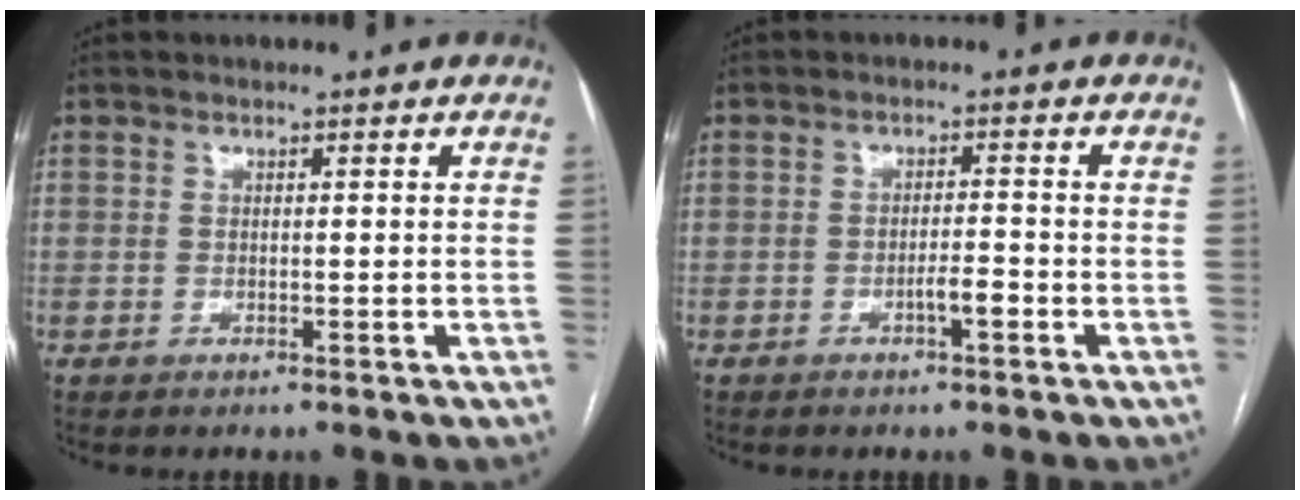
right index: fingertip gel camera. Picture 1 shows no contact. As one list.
[{"total": 2.5, "force": [-1.3, 0.2, 2.1], "torque": [-0.033, 0.001, -0.023]}]